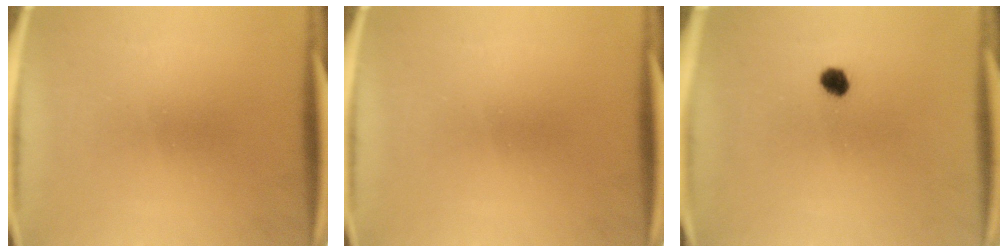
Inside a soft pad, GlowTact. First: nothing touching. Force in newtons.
{"total": 0.0}
{"total": 2.5}